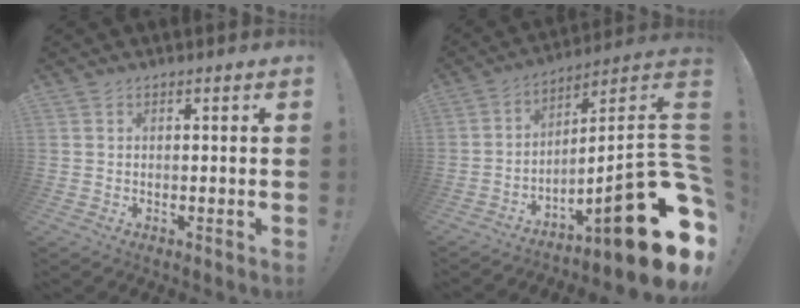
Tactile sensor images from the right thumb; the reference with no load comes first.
{"total": 22.4, "force": [-8.9, 4.1, 20.2], "torque": [-0.271, 0.025, -0.139]}